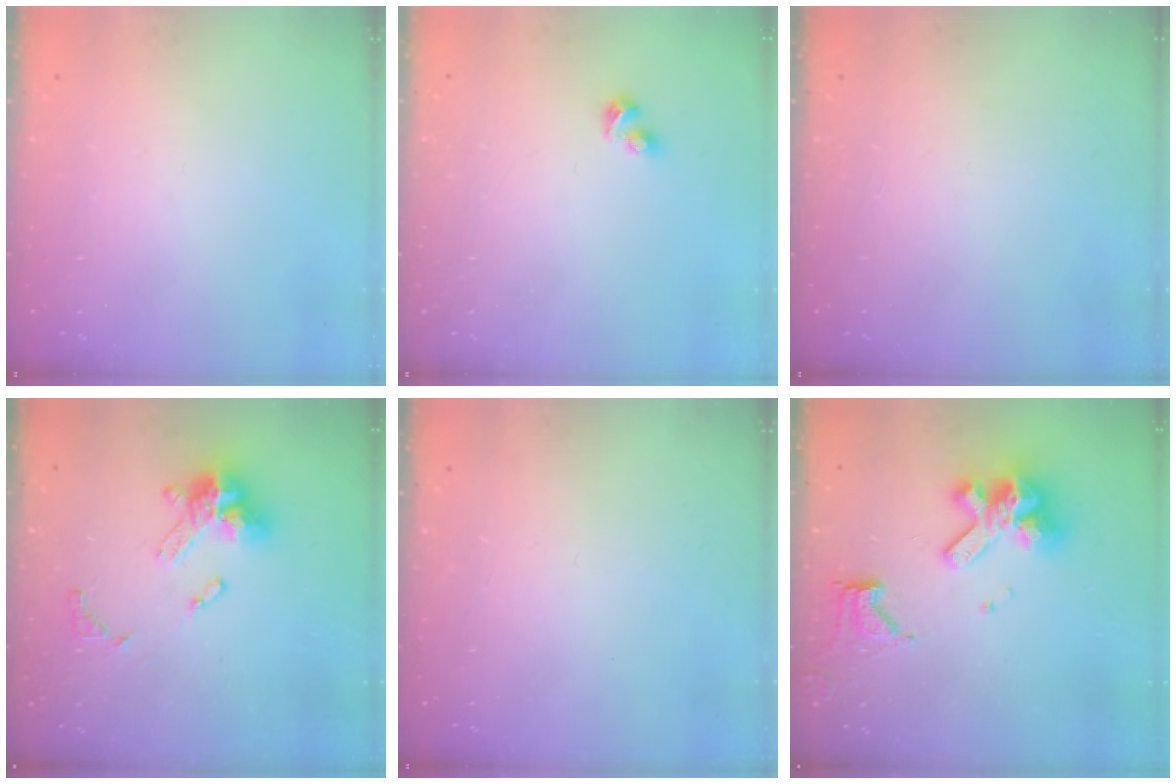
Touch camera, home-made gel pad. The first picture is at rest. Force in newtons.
{"total": 3.8, "press": 3.8, "slide": 0.3}
{"total": 0.0}
{"total": 14.7, "press": 14.6, "slide": 1.6}
{"total": 0.0}
{"total": 12.2, "press": 12.1, "slide": 1.3}